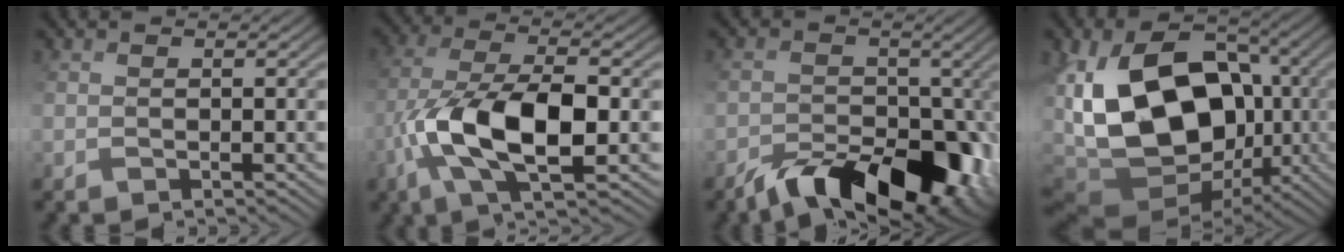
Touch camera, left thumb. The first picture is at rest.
{"total": 11.7, "force": [-3.0, 4.7, 10.3], "torque": [-0.217, -0.005, -0.059]}
{"total": 11.4, "force": [-6.5, 5.9, 7.3], "torque": [-0.100, -0.024, -0.108]}
{"total": 18.8, "force": [-2.3, 12.2, 14.1], "torque": [-0.287, -0.007, -0.042]}